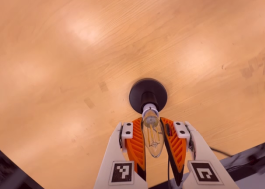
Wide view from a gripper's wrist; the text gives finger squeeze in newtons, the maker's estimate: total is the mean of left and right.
{"total": 15.9, "left": 13.6, "right": 18.2}